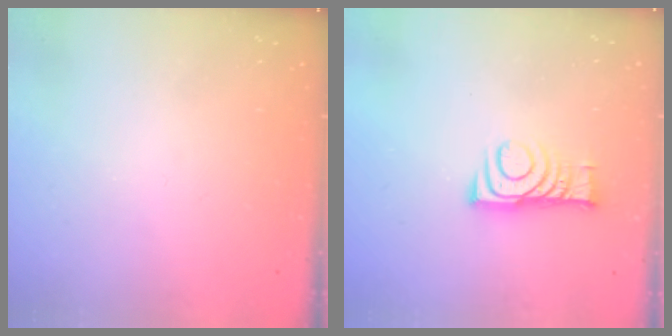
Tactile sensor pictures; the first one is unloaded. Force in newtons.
{"total": 8.8, "press": 8.8, "slide": 0.1}